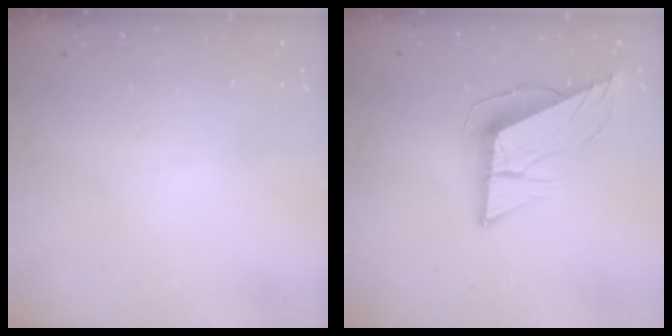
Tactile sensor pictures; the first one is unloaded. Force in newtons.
{"total": 12.4, "press": 12.3, "slide": 1.5}